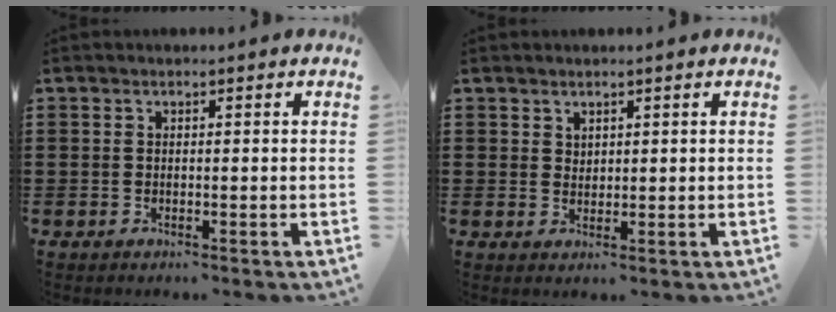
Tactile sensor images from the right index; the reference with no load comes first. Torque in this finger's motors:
{"motor_torque": [-0.23, 0.30, 0.04, -0.01]}